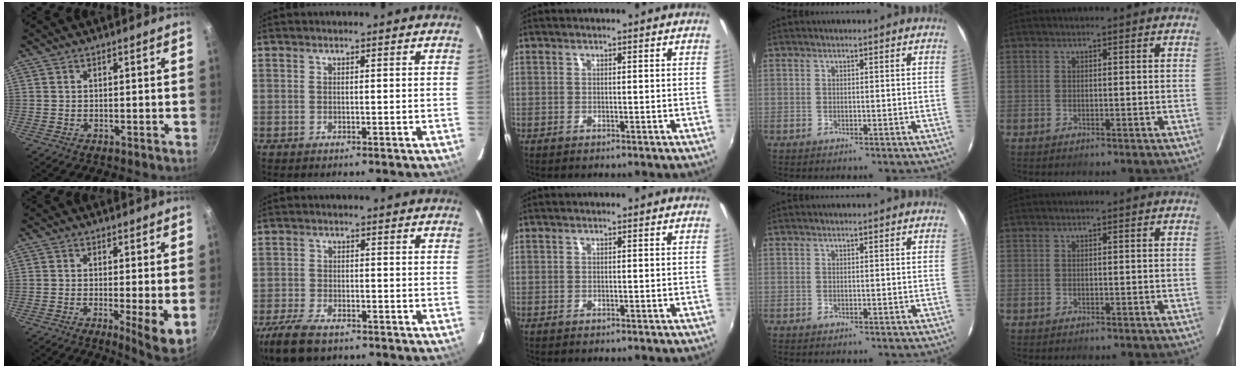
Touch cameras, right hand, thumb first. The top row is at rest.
{"thumb": {"total": 7.4, "force": [-0.8, 1.5, 7.2], "torque": [-0.100, -0.021, -0.009]}, "index": {"total": 9.9, "force": [-7.4, 3.8, 5.3], "torque": [-0.144, -0.026, -0.139]}}